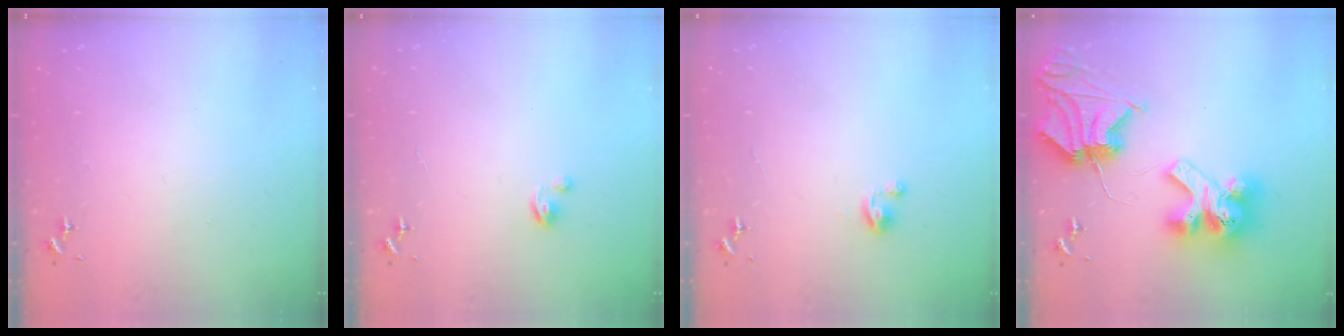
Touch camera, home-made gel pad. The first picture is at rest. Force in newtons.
{"total": 3.3, "press": 3.3, "slide": 0.2}
{"total": 2.3, "press": 2.2, "slide": 0.2}
{"total": 15.6, "press": 15.5, "slide": 2.1}